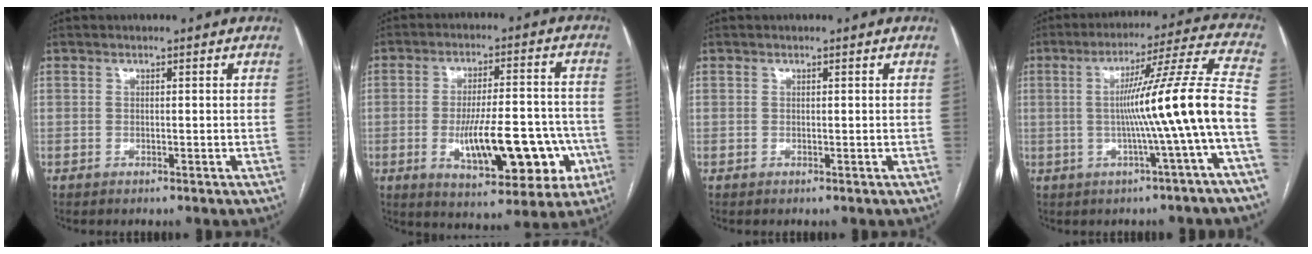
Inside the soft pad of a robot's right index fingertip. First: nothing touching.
{"total": 15.9, "force": [-4.4, 5.4, 14.3], "torque": [-0.207, 0.014, -0.052]}
{"total": 0.0}
{"total": 14.4, "force": [-2.5, -2.6, 14.0], "torque": [-0.201, 0.012, -0.042]}